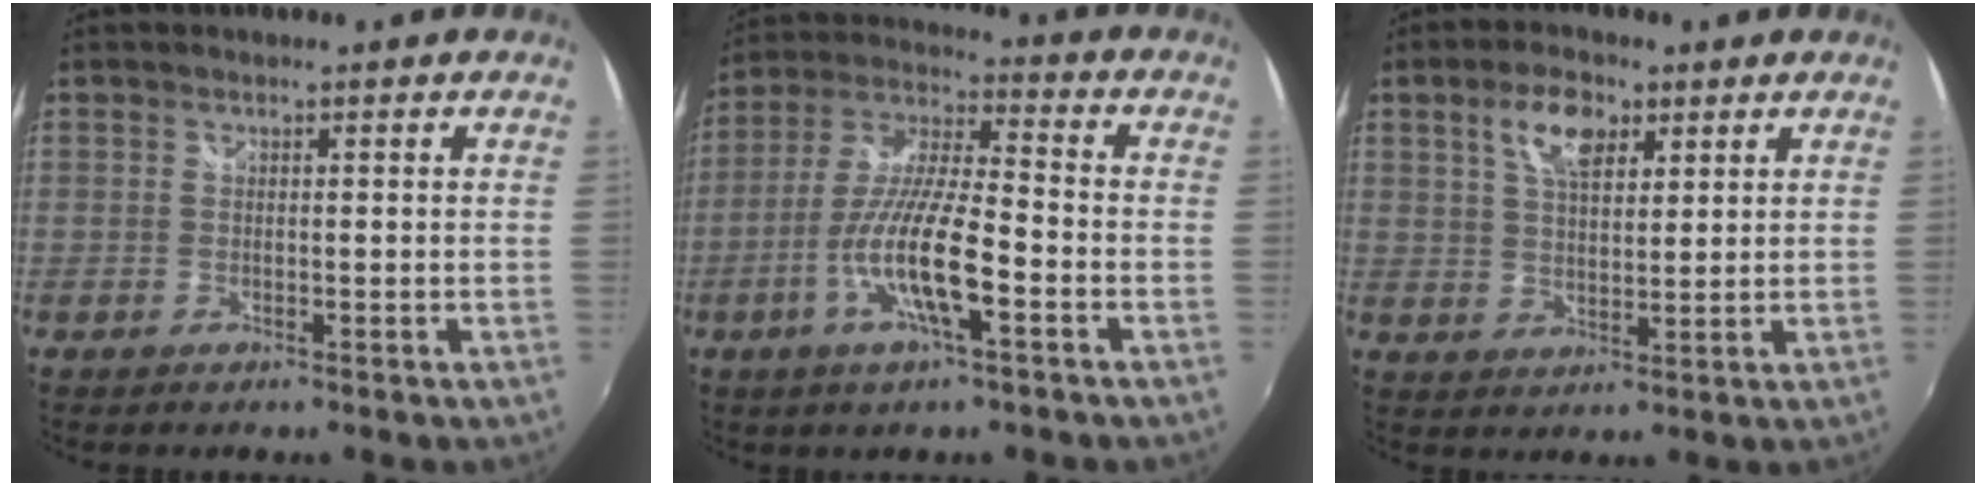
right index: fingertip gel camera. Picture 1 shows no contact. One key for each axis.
{"total": 13.4, "fx": -5.3, "fy": 2.4, "fz": 12.1, "tx": -0.245, "ty": -0.007, "tz": -0.102}
{"total": 7.2, "fx": 3.6, "fy": 3.5, "fz": 5.2, "tx": -0.091, "ty": 0.016, "tz": 0.065}